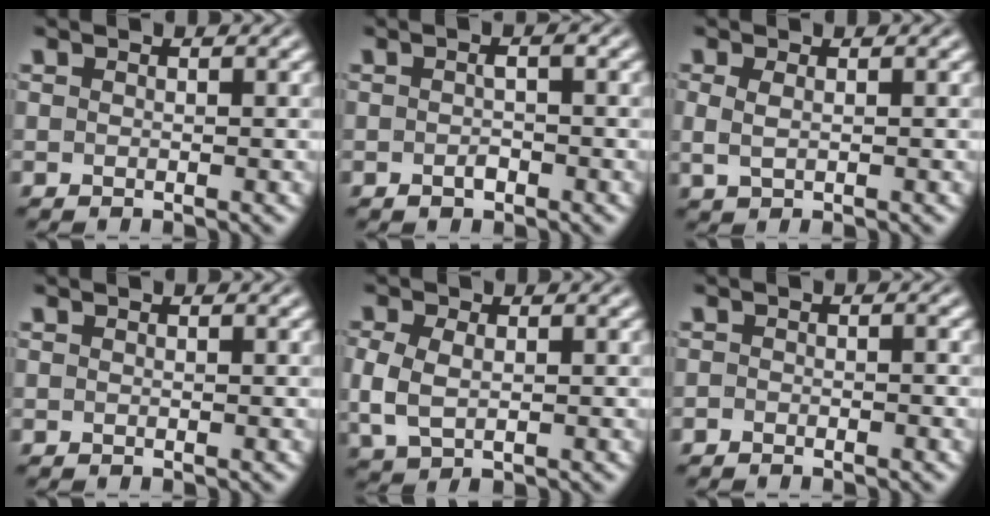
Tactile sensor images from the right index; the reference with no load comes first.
{"total": 1.3, "force": [-0.7, 0.2, 1.0], "torque": [-0.014, -0.002, -0.006]}
{"total": 1.5, "force": [0.3, 0.4, 1.4], "torque": [-0.029, -0.005, 0.013]}
{"total": 0.0}
{"total": 3.4, "force": [-0.1, 2.3, 2.5], "torque": [-0.065, -0.013, 0.013]}
{"total": 0.9, "force": [-0.9, -0.3, 0.0], "torque": [0.003, -0.006, -0.014]}